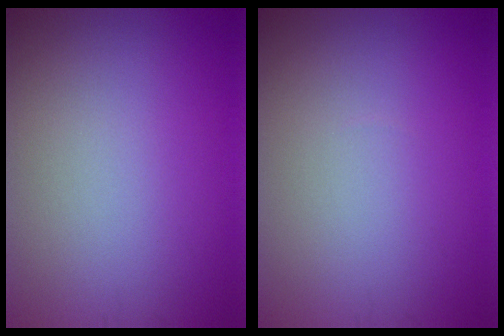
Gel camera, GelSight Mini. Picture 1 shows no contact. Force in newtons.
{"total": 0.0}